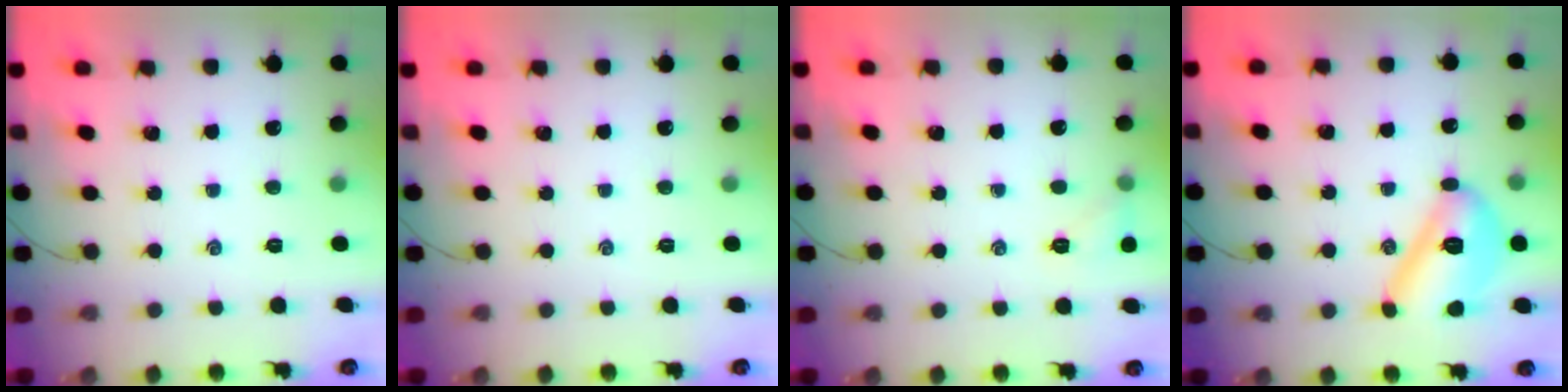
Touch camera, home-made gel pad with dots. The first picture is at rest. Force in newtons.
{"total": 0.0}
{"total": 6.2, "press": 5.9, "slide": 1.9}
{"total": 12.0, "press": 11.9, "slide": 0.8}